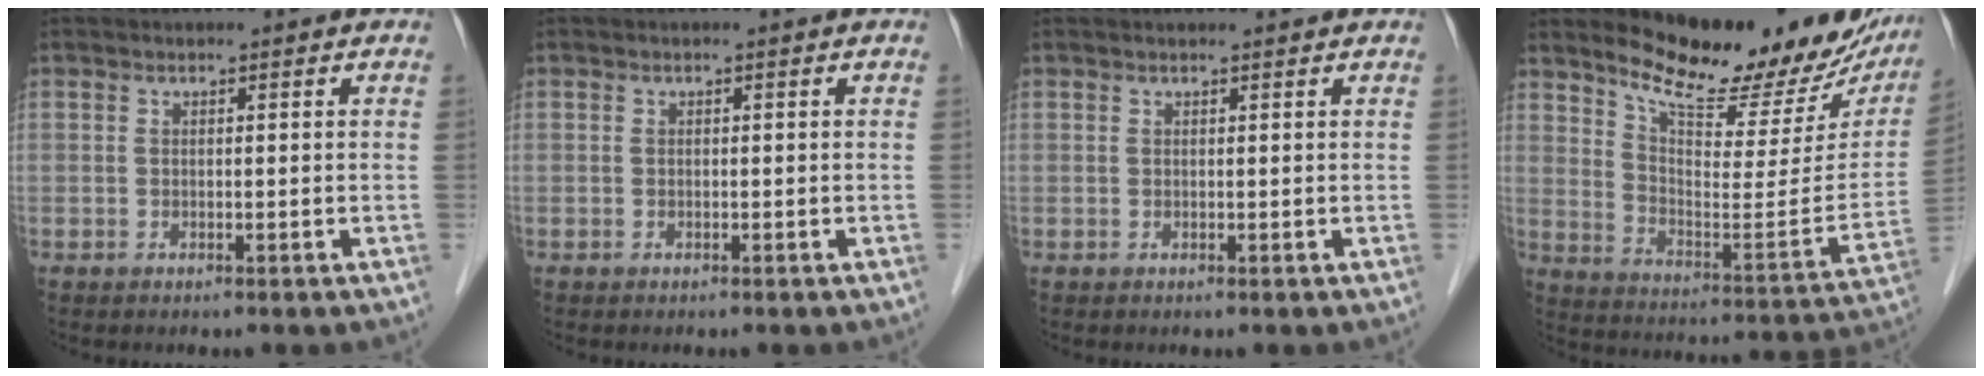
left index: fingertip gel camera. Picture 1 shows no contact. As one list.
[{"total": 0.0}, {"total": 2.9, "force": [2.8, 0.2, 0.7], "torque": [-0.009, 0.022, 0.035]}, {"total": 21.9, "force": [19.2, 5.2, 9.2], "torque": [-0.132, -0.056, 0.262]}]